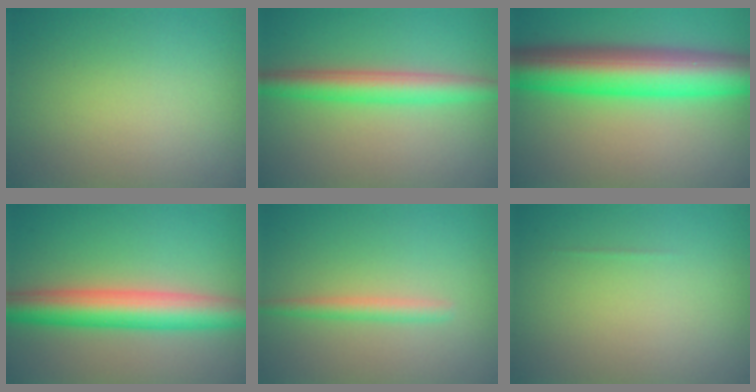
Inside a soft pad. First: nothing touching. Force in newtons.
{"total": 4.1, "press": 4.1, "slide": 0.1}
{"total": 10.5, "press": 10.4, "slide": 0.2}
{"total": 6.9, "press": 6.8, "slide": 0.3}
{"total": 1.7, "press": 1.7, "slide": 0.1}
{"total": 0.0}